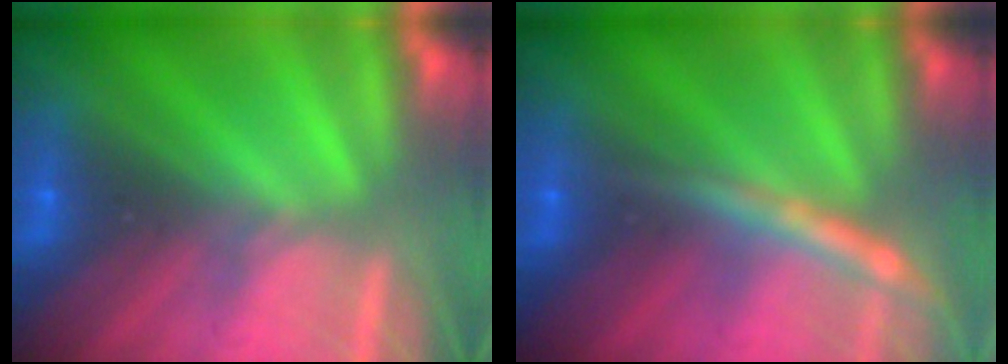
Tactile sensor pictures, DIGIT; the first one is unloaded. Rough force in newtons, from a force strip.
{"total": 2.8}